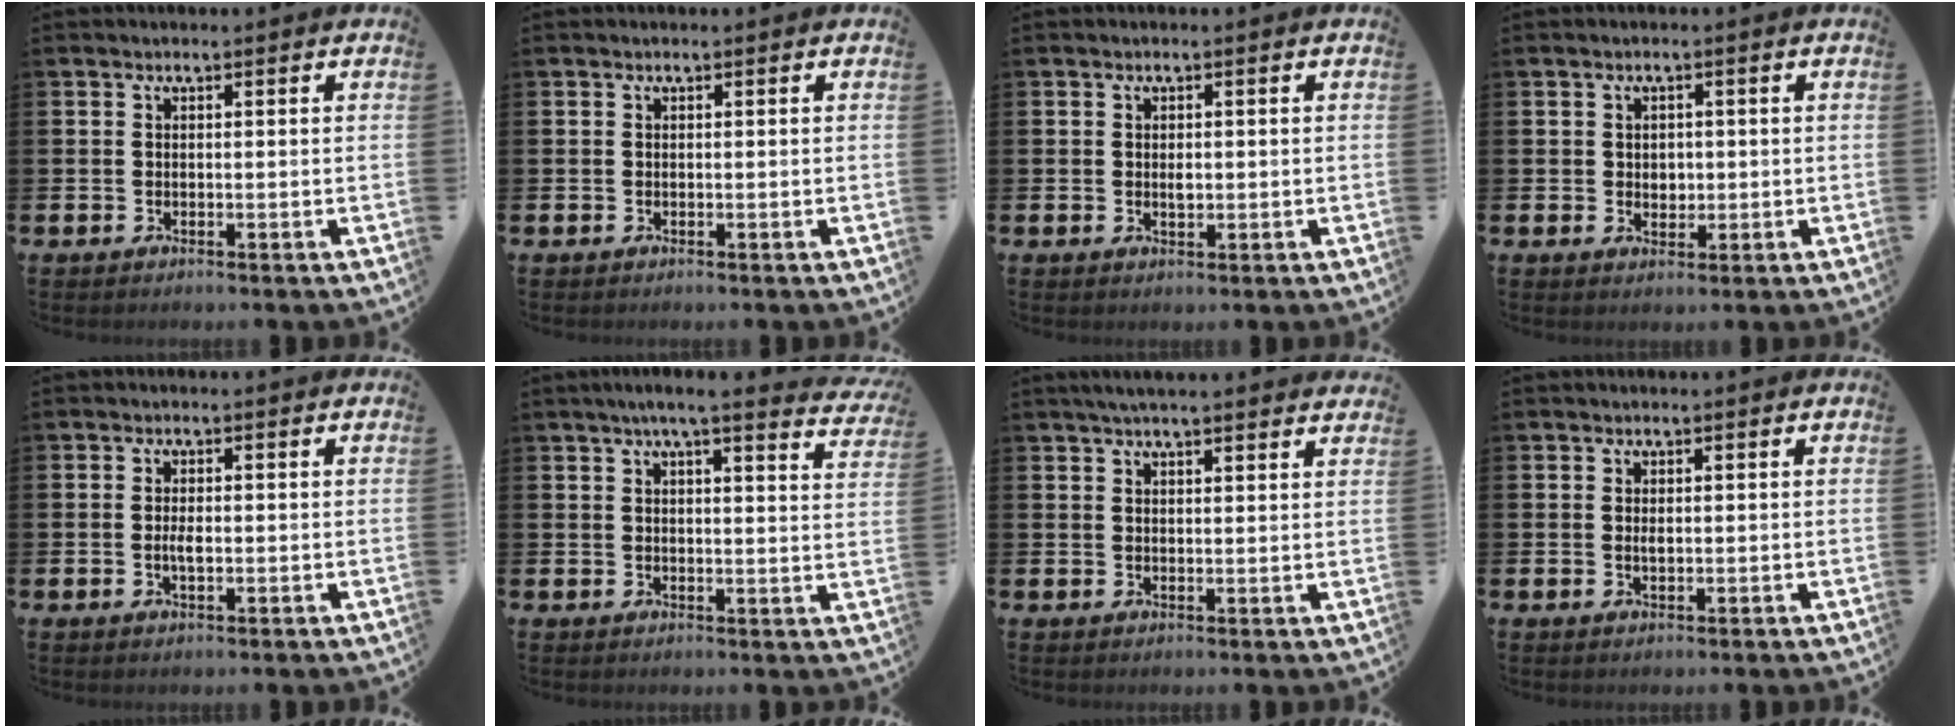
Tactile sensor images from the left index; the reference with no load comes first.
{"total": 0.0}
{"total": 1.1, "force": [0.2, 0.6, 0.9], "torque": [-0.004, -0.001, -0.001]}
{"total": 1.7, "force": [0.5, 1.5, 0.6], "torque": [0.007, 0.002, 0.003]}
{"total": 1.8, "force": [-0.2, 0.7, 1.6], "torque": [-0.024, -0.001, -0.006]}
{"total": 4.8, "force": [4.2, 0.0, 2.2], "torque": [-0.033, -0.023, 0.067]}
{"total": 3.1, "force": [3.0, 0.0, 1.0], "torque": [-0.019, -0.008, 0.052]}
{"total": 0.5, "force": [0.1, 0.3, 0.4], "torque": [-0.003, -0.001, 0.001]}